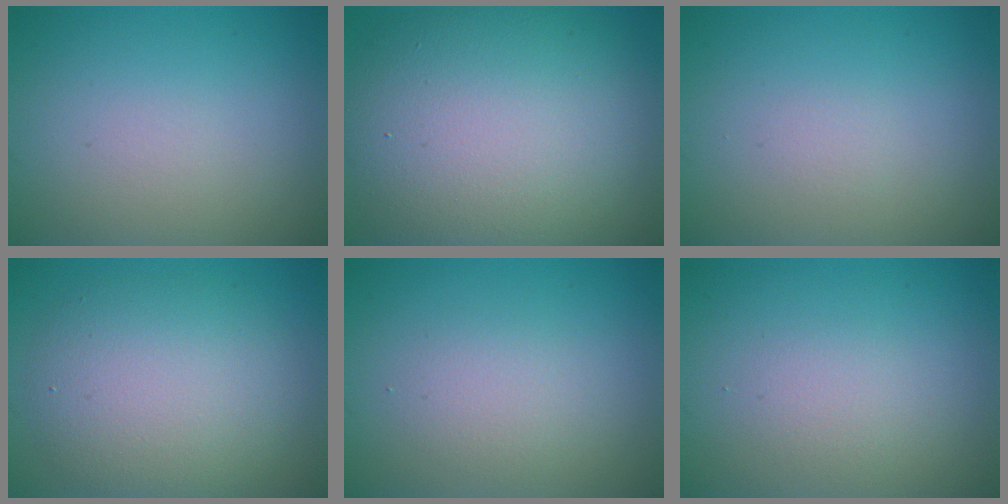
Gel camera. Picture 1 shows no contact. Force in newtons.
{"total": 14.0, "press": 14.0, "slide": 1.2}
{"total": 0.5, "press": 0.5, "slide": 0.0}
{"total": 6.4, "press": 6.4, "slide": 0.1}
{"total": 1.8, "press": 1.8, "slide": 0.1}
{"total": 1.4, "press": 1.3, "slide": 0.1}